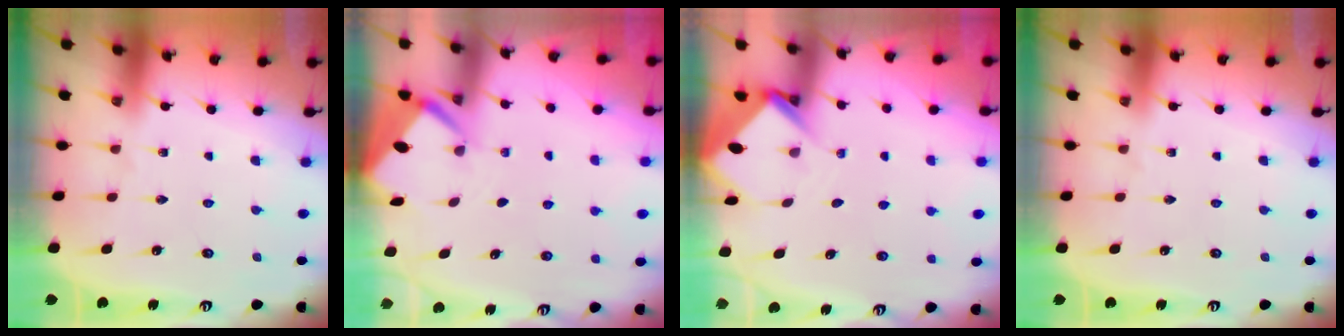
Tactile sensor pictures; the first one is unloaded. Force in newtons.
{"total": 2.6, "press": 2.6, "slide": 0.3}
{"total": 3.4, "press": 3.4, "slide": 0.3}
{"total": 0.0}